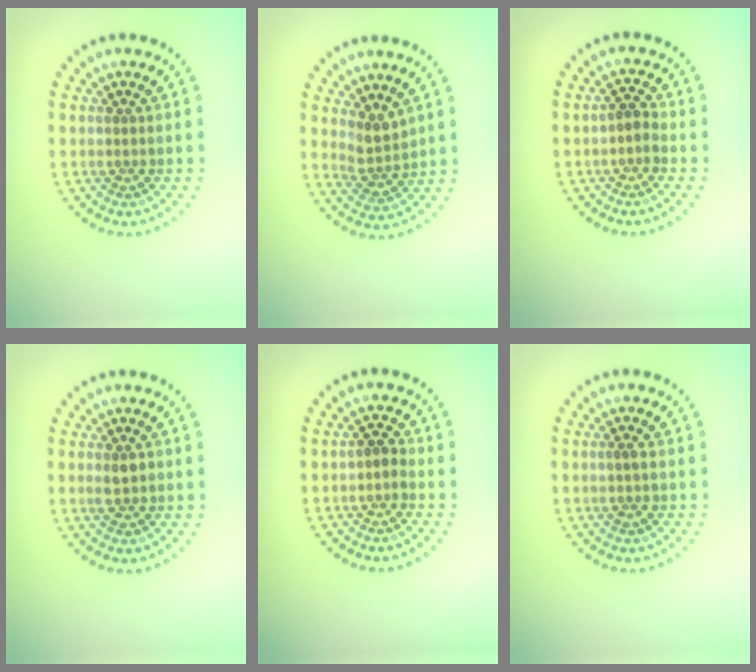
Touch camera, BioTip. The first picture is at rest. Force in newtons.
{"total": 2.6, "press": 2.1, "slide": 1.6}
{"total": 1.4, "press": 1.3, "slide": 0.7}
{"total": 1.7, "press": 1.7, "slide": 0.2}
{"total": 1.1, "press": 1.0, "slide": 0.6}
{"total": 1.1, "press": 1.0, "slide": 0.3}